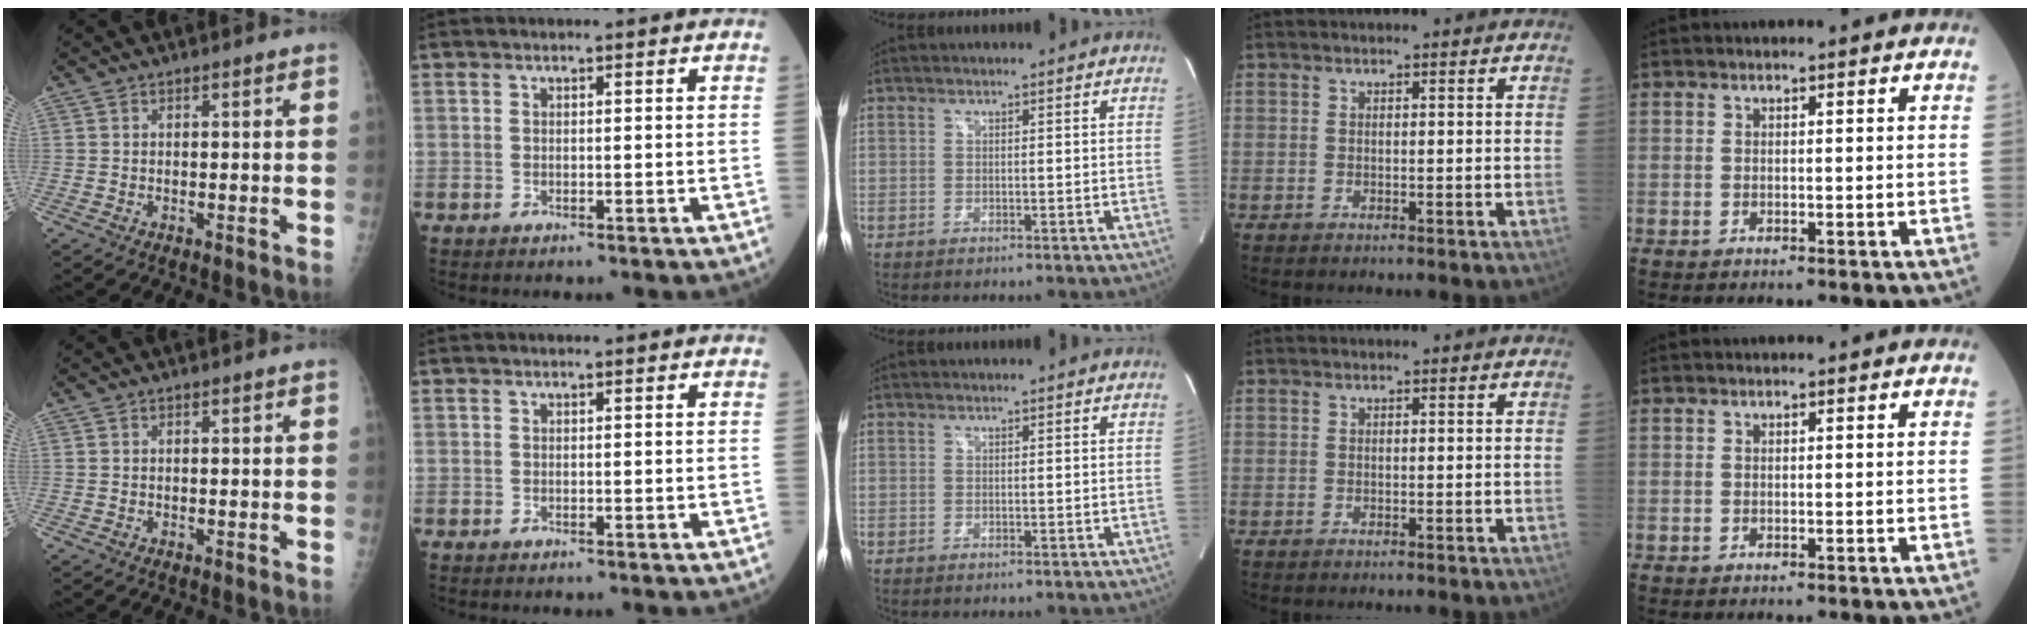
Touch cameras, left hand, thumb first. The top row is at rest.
{}